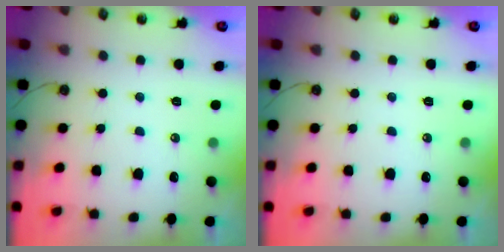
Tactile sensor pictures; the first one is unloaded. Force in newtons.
{"total": 0.0}